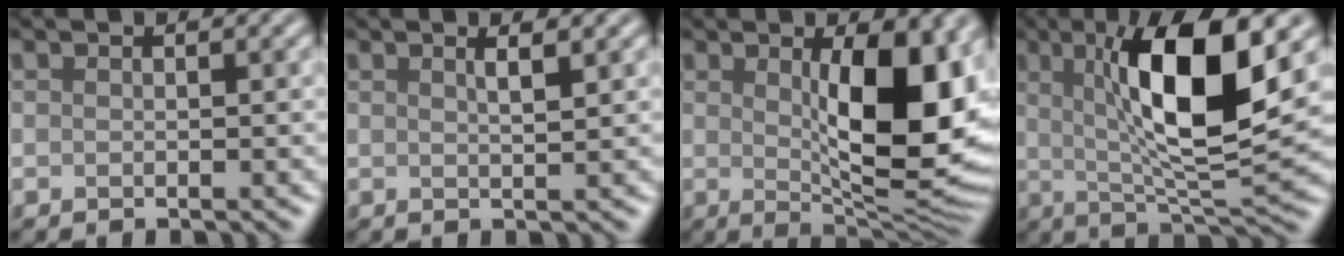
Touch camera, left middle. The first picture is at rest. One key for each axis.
{"total": 1.7, "fx": 0.9, "fy": 0.5, "fz": 1.4, "tx": -0.014, "ty": 0.005, "tz": 0.010}
{"total": 10.8, "fx": 1.5, "fy": 4.0, "fz": 10.0, "tx": -0.134, "ty": -0.010, "tz": 0.031}
{"total": 10.7, "fx": 2.6, "fy": 2.5, "fz": 10.1, "tx": -0.156, "ty": -0.007, "tz": 0.051}